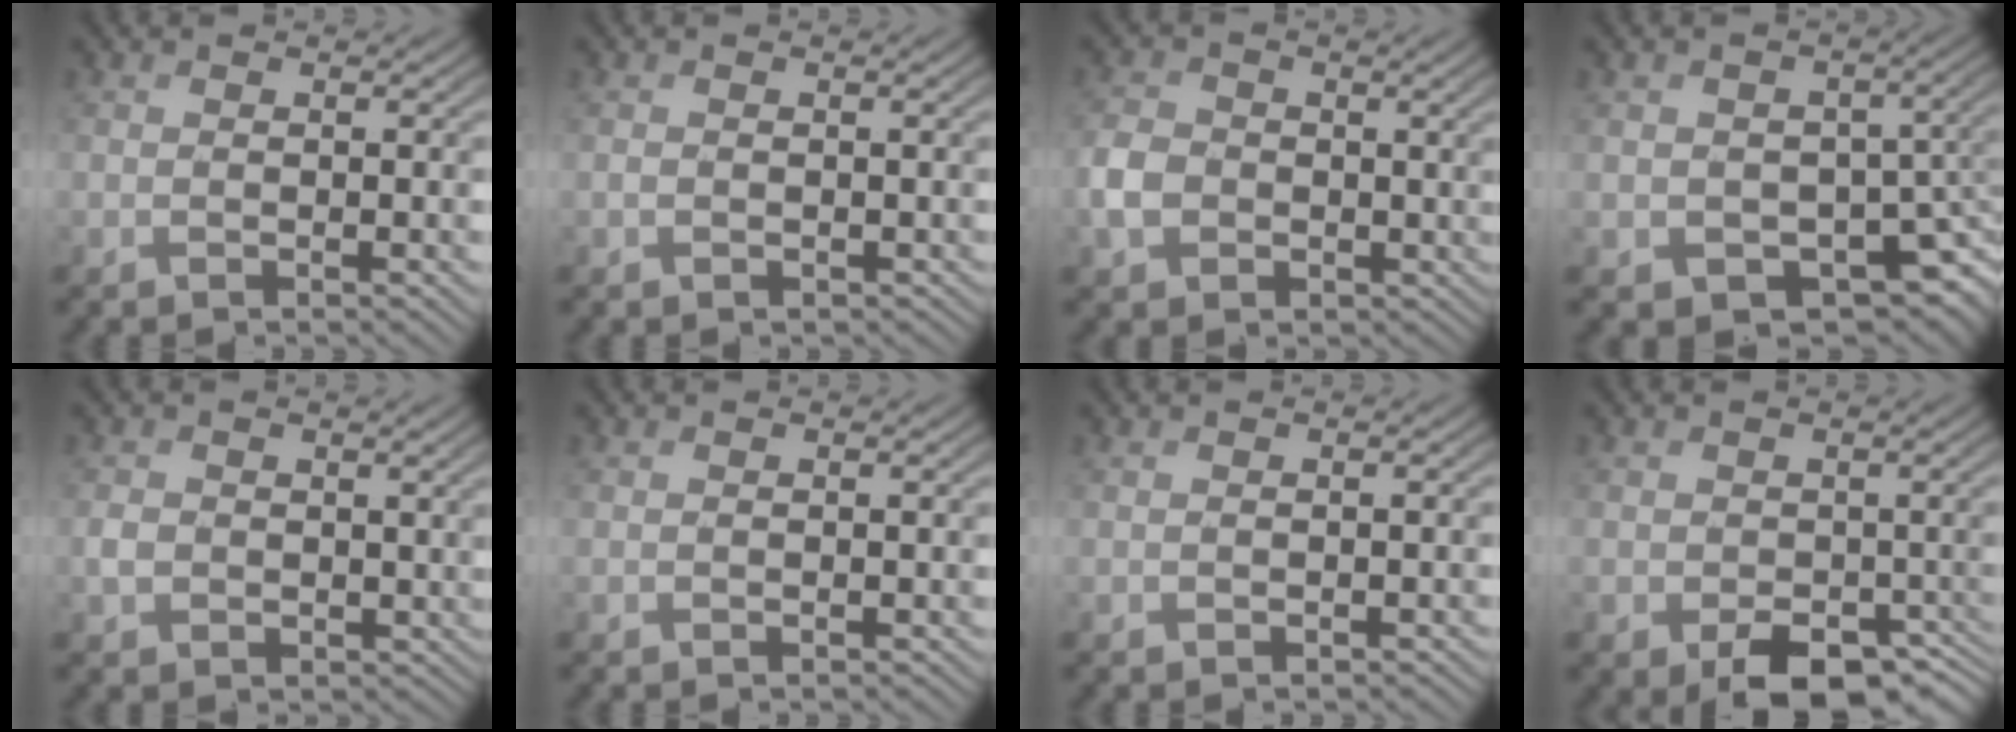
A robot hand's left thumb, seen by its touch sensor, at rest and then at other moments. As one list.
[{"total": 0.7, "force": [-0.2, 0.6, 0.3], "torque": [-0.007, -0.004, -0.005]}, {"total": 4.7, "force": [-0.9, 4.0, 2.3], "torque": [-0.061, -0.003, -0.028]}, {"total": 8.2, "force": [-2.2, 6.0, 5.2], "torque": [-0.090, -0.036, -0.028]}, {"total": 2.6, "force": [0.1, 2.3, 1.2], "torque": [-0.034, -0.004, 0.000]}, {"total": 0.0}, {"total": 0.0}, {"total": 6.1, "force": [-3.1, 3.8, 3.7], "torque": [-0.058, -0.025, -0.039]}]